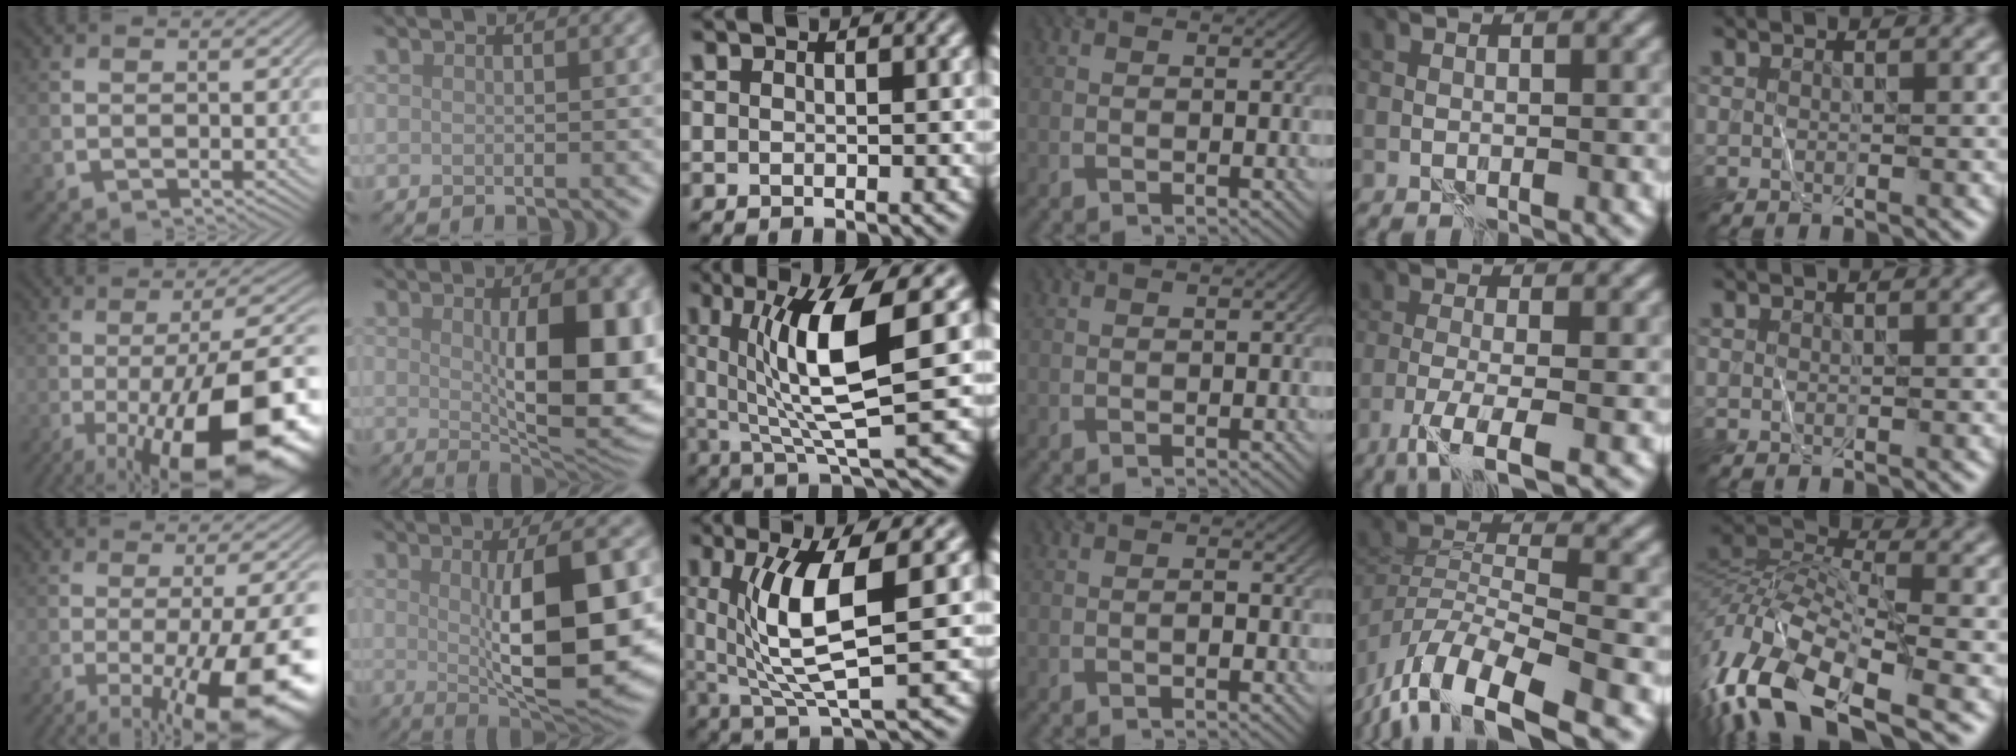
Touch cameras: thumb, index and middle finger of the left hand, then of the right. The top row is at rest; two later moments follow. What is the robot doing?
{"motion": "wrap", "object": "ribbon"}